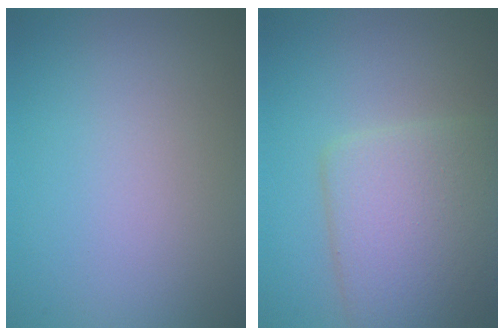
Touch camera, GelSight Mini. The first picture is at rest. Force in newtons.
{"total": 6.3, "press": 6.3, "slide": 0.2}